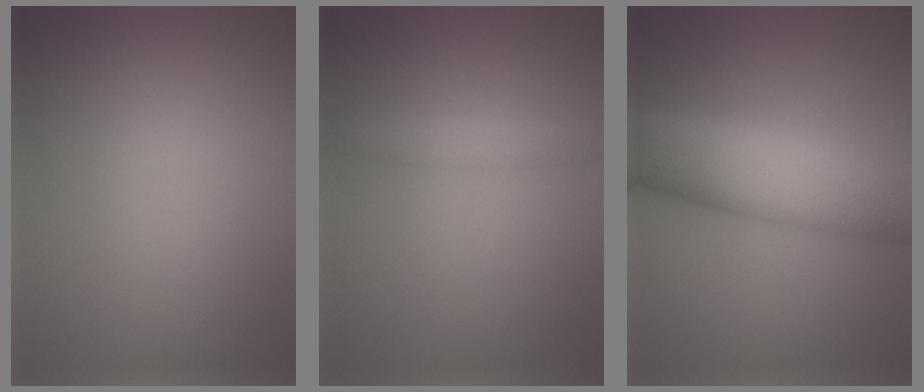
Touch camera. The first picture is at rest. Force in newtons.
{"total": 1.6, "press": 1.6, "slide": 0.1}
{"total": 10.0, "press": 10.0, "slide": 0.3}